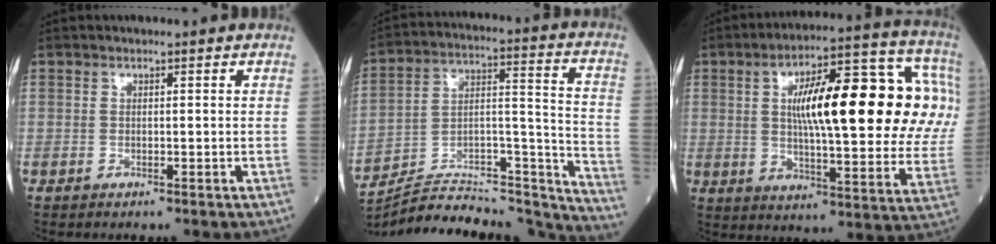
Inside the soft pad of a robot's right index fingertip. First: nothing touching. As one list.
[{"total": 28.4, "force": [-26.9, 3.5, 8.4], "torque": [-0.100, 0.031, -0.395]}, {"total": 25.2, "force": [4.8, 5.6, 24.0], "torque": [-0.302, 0.047, 0.069]}]